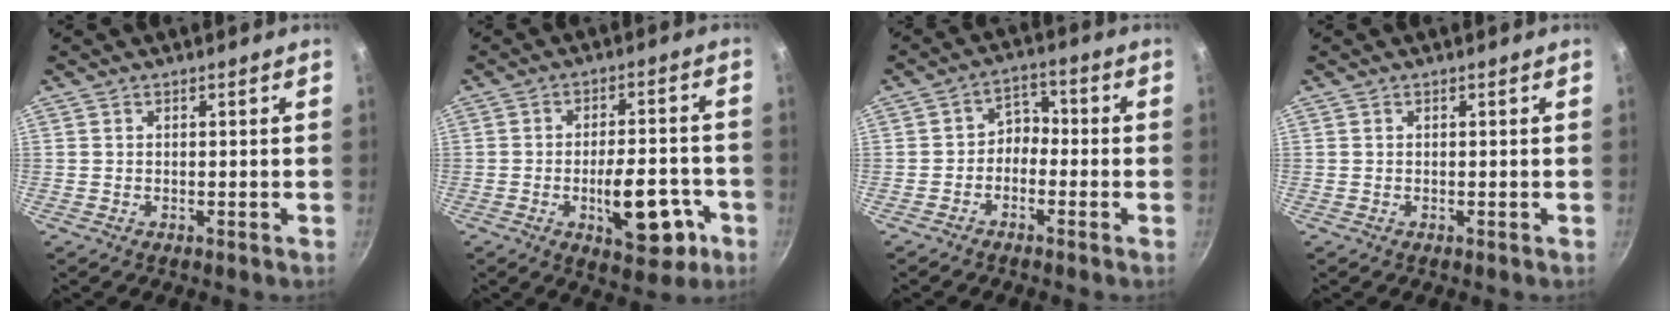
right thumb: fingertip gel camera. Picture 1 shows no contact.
{"total": 12.6, "force": [-4.4, 5.7, 10.3], "torque": [-0.118, 0.024, -0.052]}
{"total": 4.3, "force": [-1.6, 3.3, 2.2], "torque": [-0.011, 0.034, -0.036]}
{"total": 0.0}